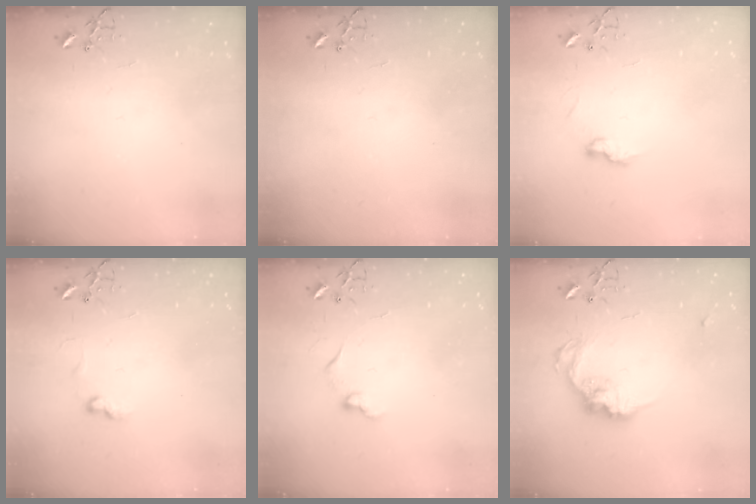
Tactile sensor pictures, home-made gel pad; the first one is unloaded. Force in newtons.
{"total": 0.0}
{"total": 6.7, "press": 6.7, "slide": 0.4}
{"total": 5.5, "press": 5.5, "slide": 0.8}
{"total": 6.3, "press": 6.3, "slide": 0.5}
{"total": 13.5, "press": 13.5, "slide": 0.8}